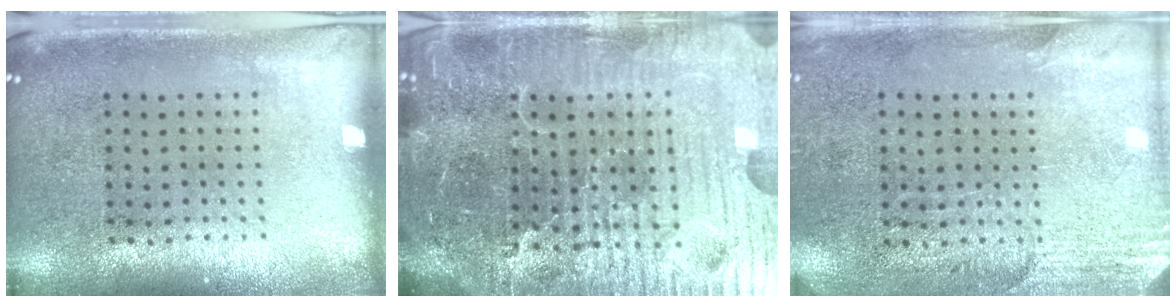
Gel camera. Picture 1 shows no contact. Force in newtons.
{"total": 6.9, "press": 6.2, "slide": 3.1}
{"total": 2.8, "press": 2.5, "slide": 1.2}